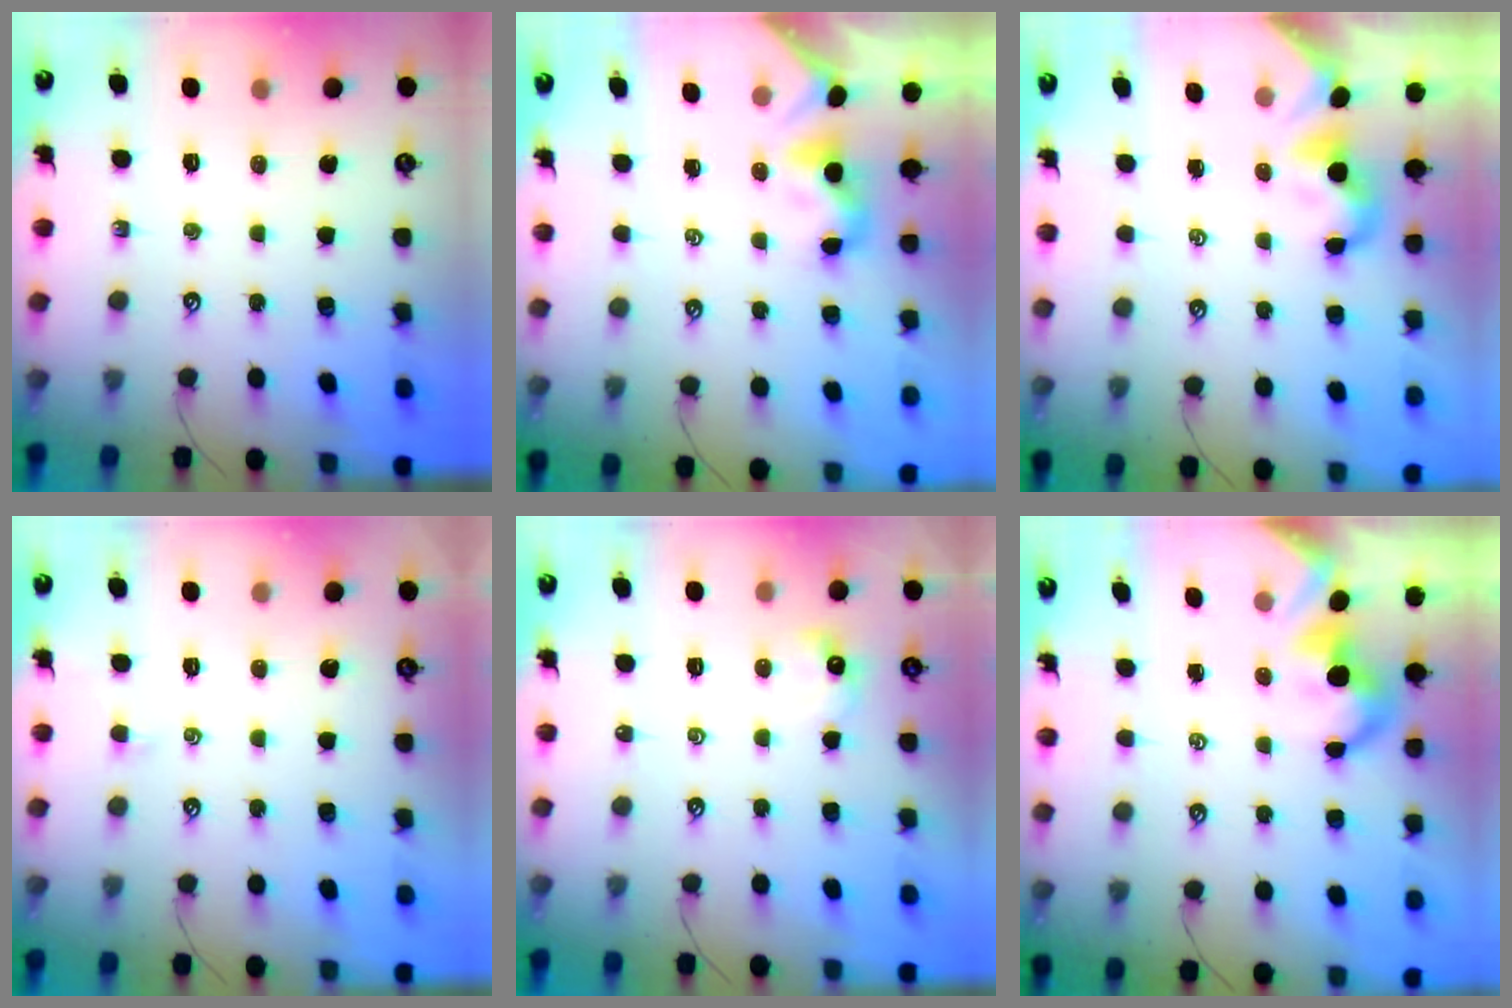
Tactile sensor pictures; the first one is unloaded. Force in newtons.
{"total": 1.9, "press": 1.8, "slide": 0.6}
{"total": 2.2, "press": 2.1, "slide": 0.3}
{"total": 0.7, "press": 0.6, "slide": 0.4}
{"total": 2.2, "press": 2.1, "slide": 0.7}
{"total": 0.9, "press": 0.6, "slide": 0.7}